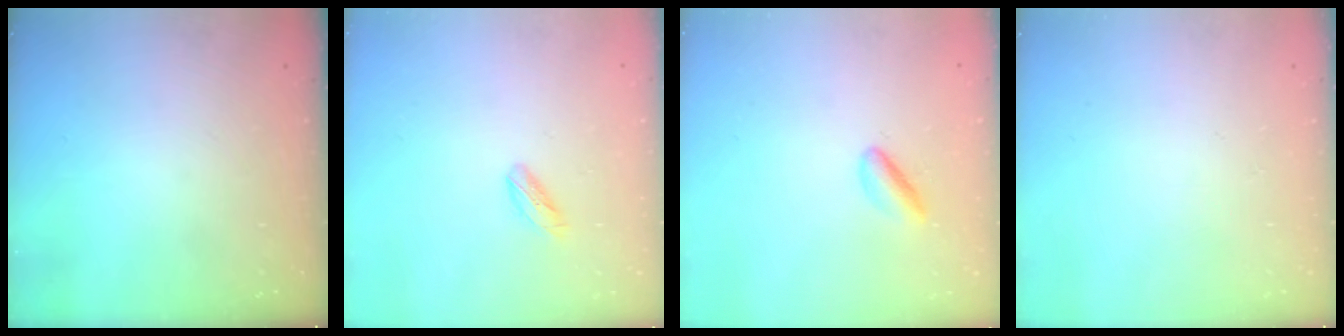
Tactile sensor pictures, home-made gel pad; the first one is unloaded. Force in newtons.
{"total": 5.0, "press": 4.8, "slide": 1.4}
{"total": 2.9, "press": 2.9, "slide": 0.4}
{"total": 0.0}